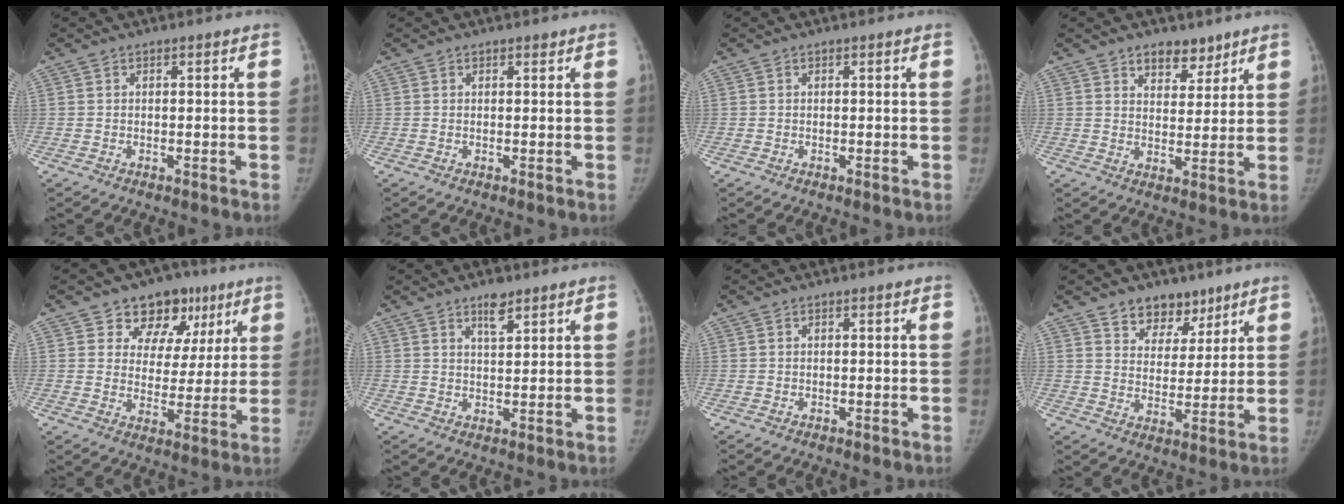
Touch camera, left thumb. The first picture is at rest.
{"total": 0.5, "force": [0.4, 0.3, 0.1], "torque": [-0.004, -0.004, 0.006]}
{"total": 0.0}
{"total": 6.2, "force": [4.4, 3.5, 2.5], "torque": [-0.007, -0.029, 0.071]}
{"total": 12.9, "force": [7.3, 9.5, 4.7], "torque": [-0.005, -0.014, 0.102]}
{"total": 5.0, "force": [3.5, 1.7, 3.2], "torque": [-0.043, -0.025, 0.061]}
{"total": 0.0}
{"total": 8.5, "force": [6.1, 5.5, 2.4], "torque": [0.004, -0.038, 0.103]}